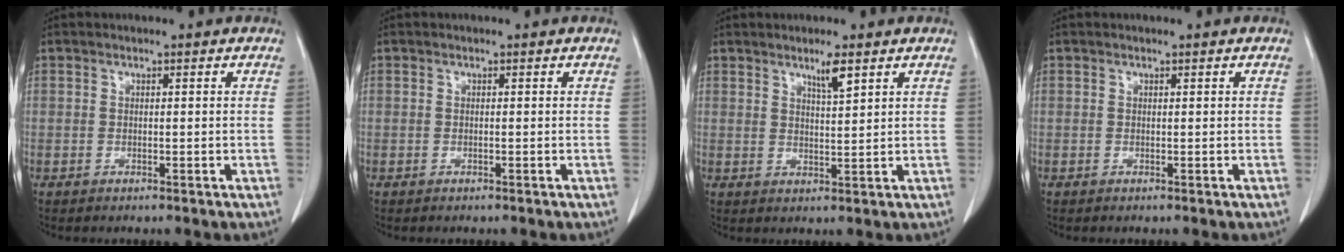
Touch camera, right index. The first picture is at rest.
{"total": 0.0}
{"total": 3.2, "force": [2.1, 0.1, 2.4], "torque": [-0.046, -0.005, 0.040]}
{"total": 0.0}